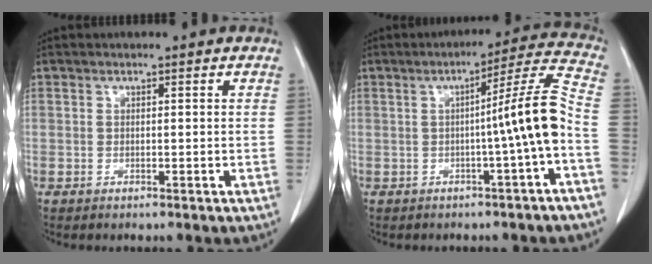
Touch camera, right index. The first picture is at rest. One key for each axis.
{"total": 9.5, "fx": -2.0, "fy": -1.8, "fz": 9.1, "tx": -0.123, "ty": 0.016, "tz": -0.030}